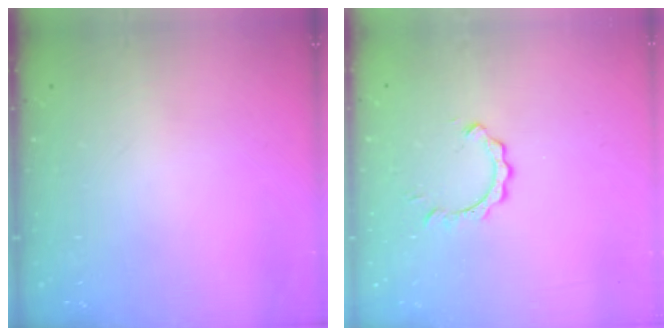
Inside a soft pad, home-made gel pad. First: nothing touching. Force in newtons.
{"total": 2.8, "press": 2.8, "slide": 0.2}